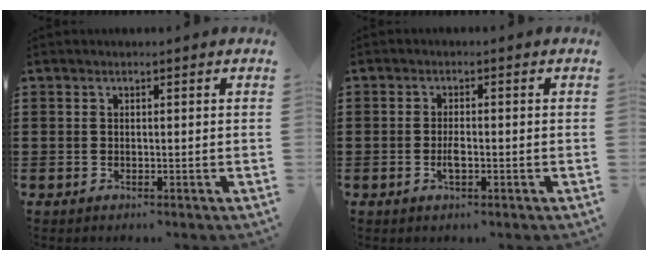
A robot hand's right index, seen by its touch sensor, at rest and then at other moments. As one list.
[{"total": 2.2, "force": [-0.6, 0.7, 2.0], "torque": [-0.038, 0.001, -0.010]}]